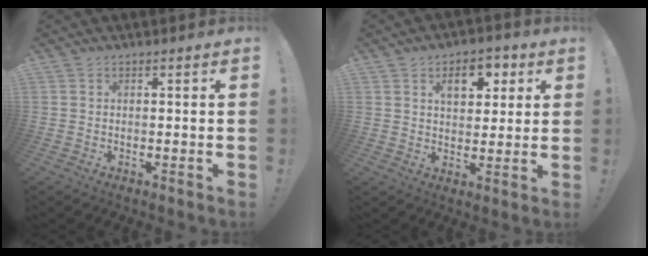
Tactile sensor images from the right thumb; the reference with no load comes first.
{"total": 8.9, "force": [3.5, 5.6, 6.0], "torque": [-0.069, -0.005, 0.057]}